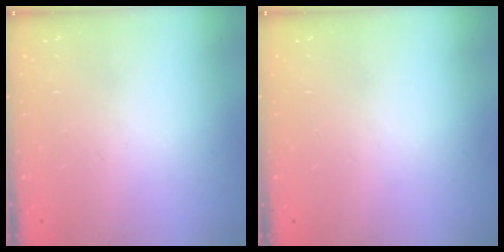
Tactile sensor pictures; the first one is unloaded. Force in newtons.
{"total": 0.0}